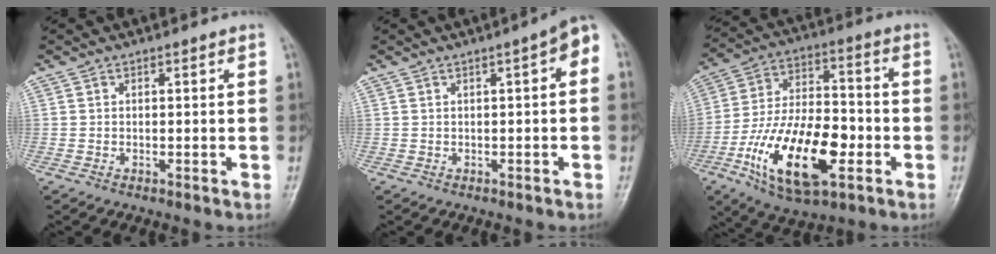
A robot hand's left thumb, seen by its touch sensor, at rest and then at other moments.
{"total": 3.6, "force": [0.3, 1.1, 3.4], "torque": [-0.037, 0.015, -0.006]}
{"total": 21.0, "force": [-6.9, 10.1, 17.1], "torque": [-0.300, 0.023, -0.116]}